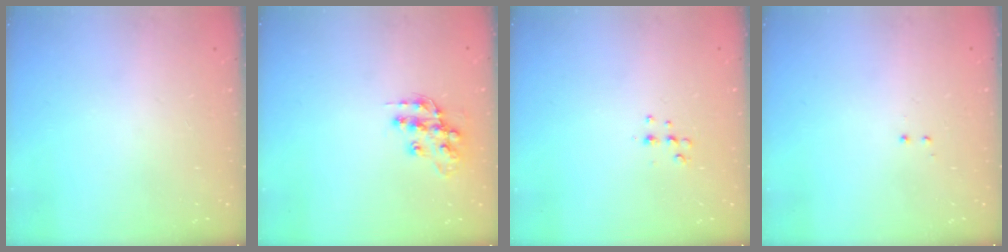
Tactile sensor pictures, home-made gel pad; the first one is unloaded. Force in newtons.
{"total": 13.0, "press": 13.0, "slide": 1.0}
{"total": 5.3, "press": 5.2, "slide": 0.8}
{"total": 0.5, "press": 0.5, "slide": 0.3}